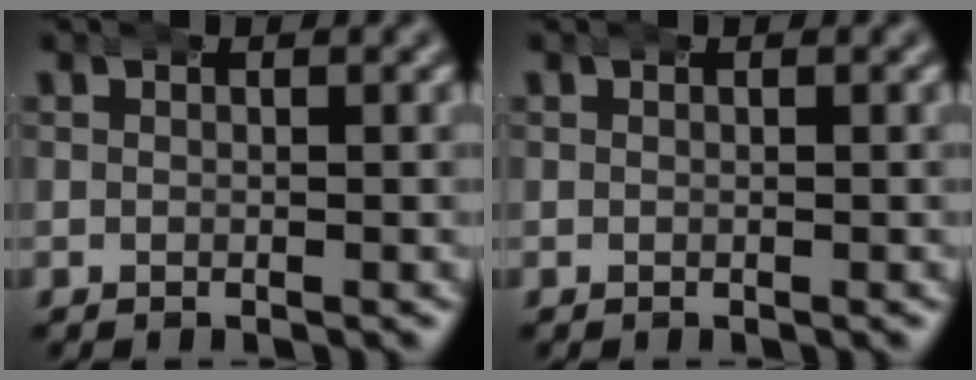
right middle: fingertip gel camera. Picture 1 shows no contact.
{"total": 0.0}